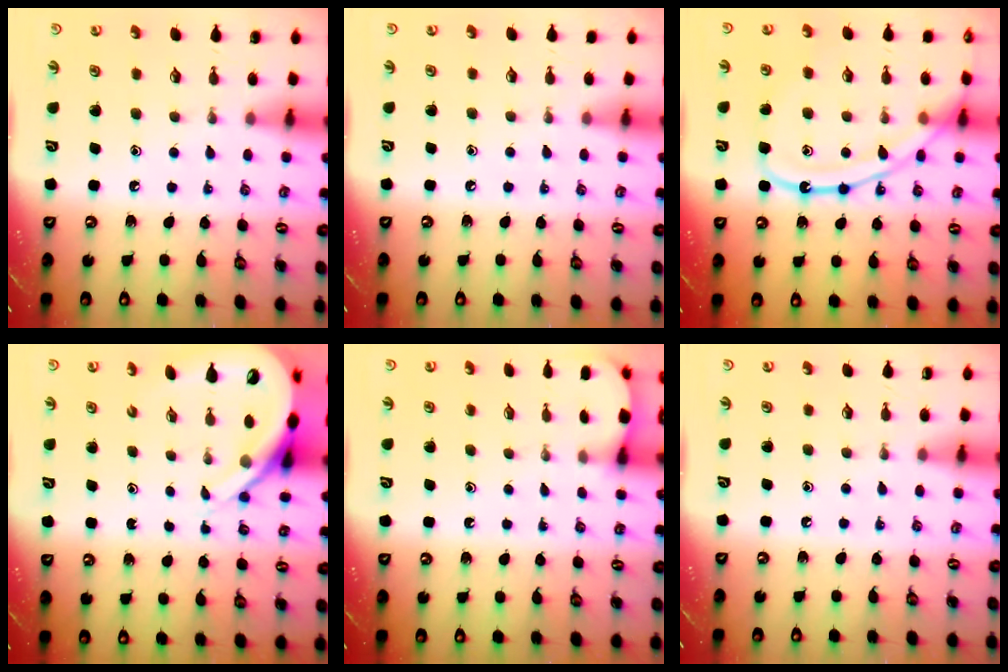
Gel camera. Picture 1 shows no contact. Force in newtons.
{"total": 2.9, "press": 2.8, "slide": 0.4}
{"total": 15.0, "press": 15.0, "slide": 1.3}
{"total": 9.0, "press": 8.9, "slide": 1.0}
{"total": 1.8, "press": 1.7, "slide": 0.2}
{"total": 0.0}